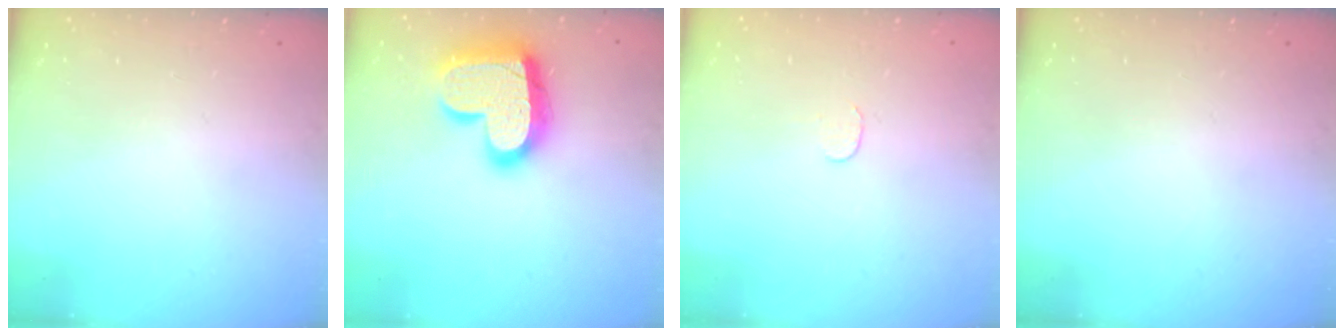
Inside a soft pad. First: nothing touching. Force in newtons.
{"total": 20.9, "press": 20.8, "slide": 1.8}
{"total": 3.5, "press": 3.5, "slide": 0.3}
{"total": 0.0}